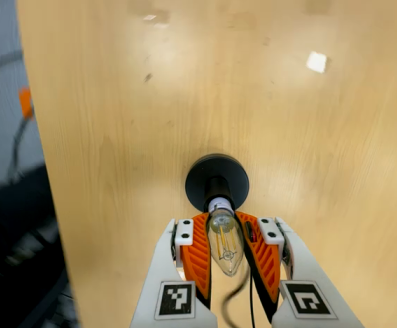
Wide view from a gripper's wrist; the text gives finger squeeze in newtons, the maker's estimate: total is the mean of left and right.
{"total": 20.7, "left": 21.9, "right": 19.5}